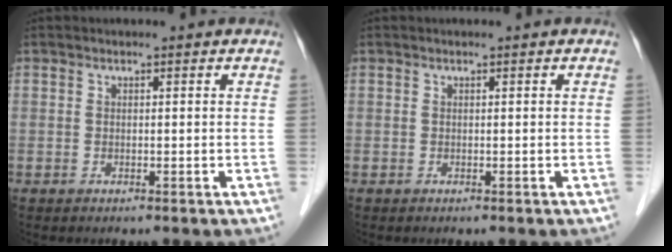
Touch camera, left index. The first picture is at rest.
{"total": 0.0}